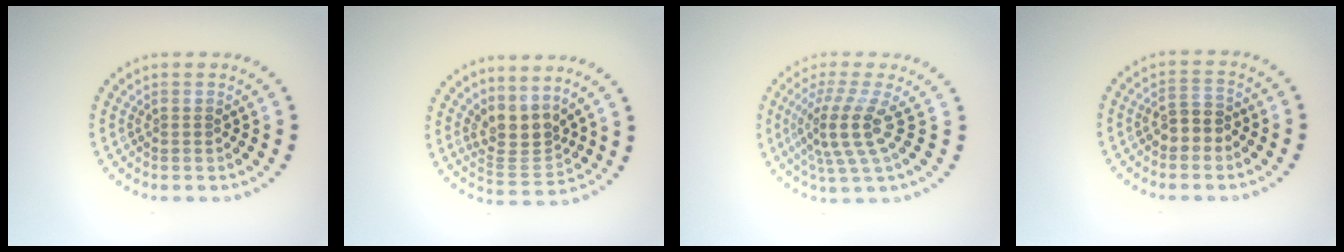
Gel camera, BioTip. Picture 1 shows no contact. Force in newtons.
{"total": 3.2, "press": 2.5, "slide": 2.1}
{"total": 4.2, "press": 3.0, "slide": 2.9}
{"total": 2.4, "press": 2.4, "slide": 0.7}